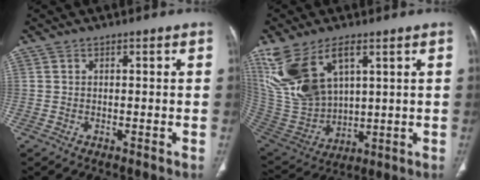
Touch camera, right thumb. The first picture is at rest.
{"total": 17.5, "force": [7.9, 9.4, 12.5], "torque": [-0.255, -0.029, 0.177]}